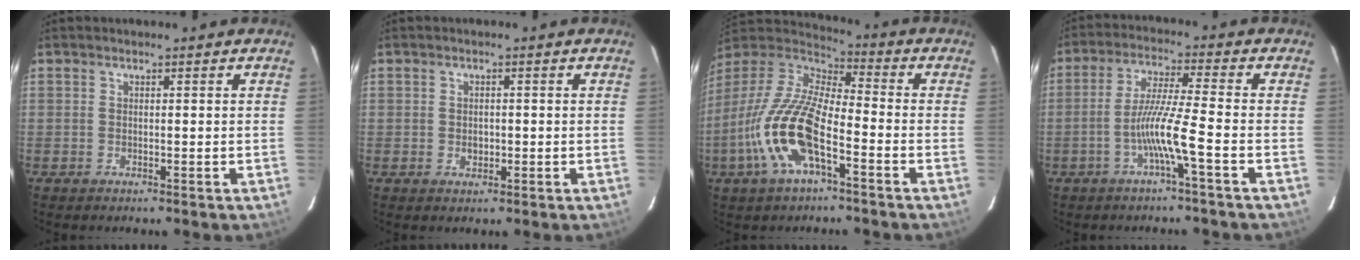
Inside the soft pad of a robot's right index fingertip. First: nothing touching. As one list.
[{"total": 1.9, "force": [-0.3, 1.6, 1.0], "torque": [-0.016, 0.002, -0.003]}, {"total": 17.4, "force": [-7.1, 6.0, 14.7], "torque": [-0.302, -0.018, -0.145]}, {"total": 7.7, "force": [-3.3, -1.2, 6.9], "torque": [-0.143, 0.002, -0.064]}]